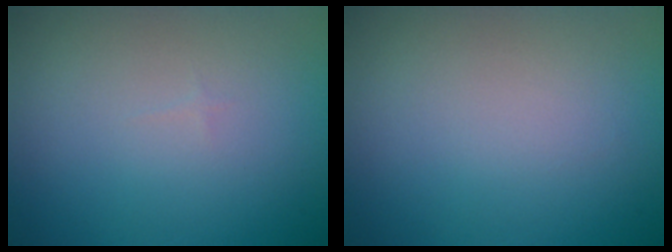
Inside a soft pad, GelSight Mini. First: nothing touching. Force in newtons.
{"total": 0.0}